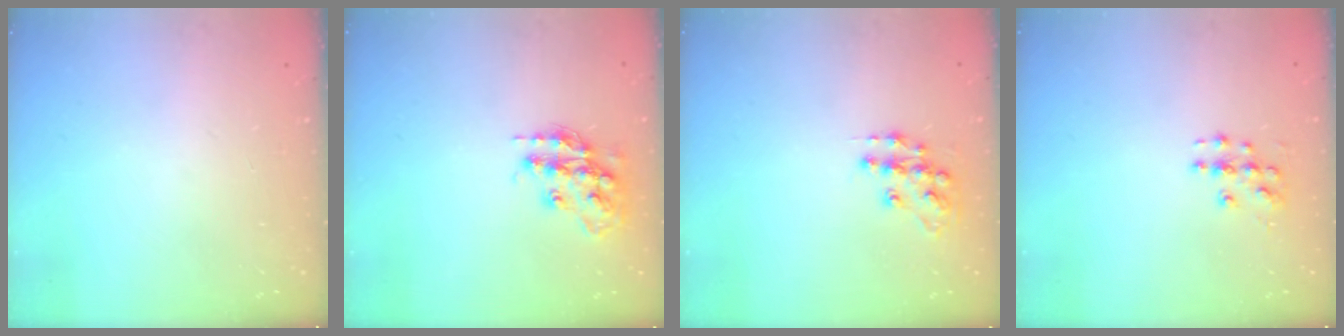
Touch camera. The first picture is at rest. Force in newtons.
{"total": 14.9, "press": 14.8, "slide": 0.9}
{"total": 11.1, "press": 11.0, "slide": 0.7}
{"total": 4.7, "press": 4.7, "slide": 0.2}